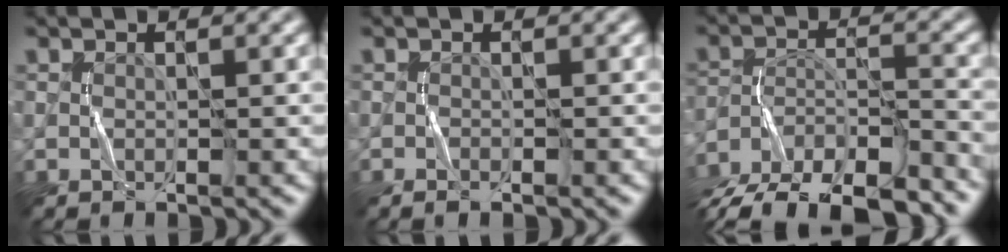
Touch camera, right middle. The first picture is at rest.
{"total": 0.8, "force": [-0.5, 0.1, 0.6], "torque": [-0.008, -0.001, -0.010]}
{"total": 13.1, "force": [-11.3, 4.4, 4.8], "torque": [-0.078, -0.013, -0.164]}